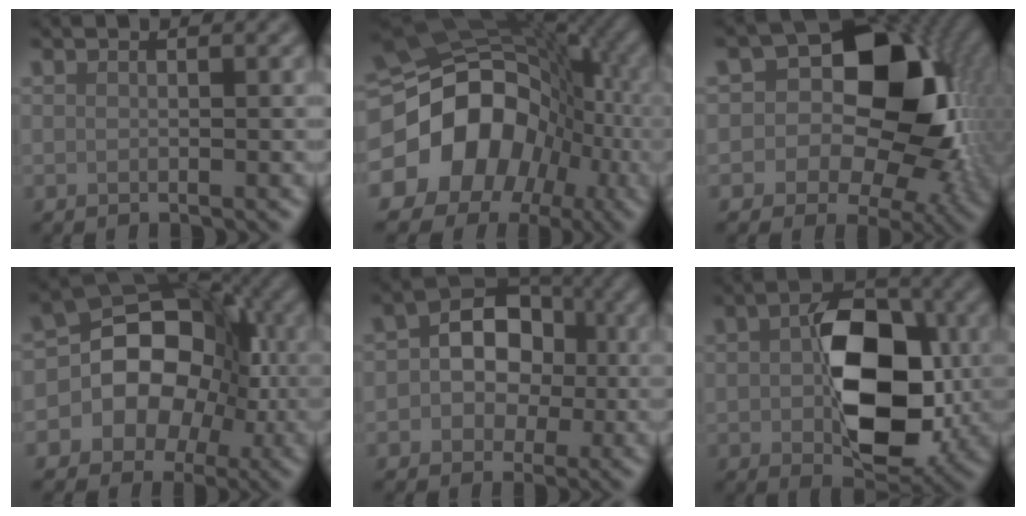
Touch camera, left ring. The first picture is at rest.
{"total": 18.8, "force": [-4.2, 15.6, 9.6], "torque": [-0.187, -0.011, -0.094]}
{"total": 14.5, "force": [1.0, 10.6, 9.9], "torque": [-0.087, 0.009, -0.012]}
{"total": 13.2, "force": [-1.3, 11.1, 7.1], "torque": [-0.102, 0.044, -0.061]}
{"total": 6.5, "force": [0.3, 5.1, 4.1], "torque": [-0.040, 0.009, -0.012]}
{"total": 10.3, "force": [0.1, 6.3, 8.2], "torque": [-0.136, -0.007, 0.008]}